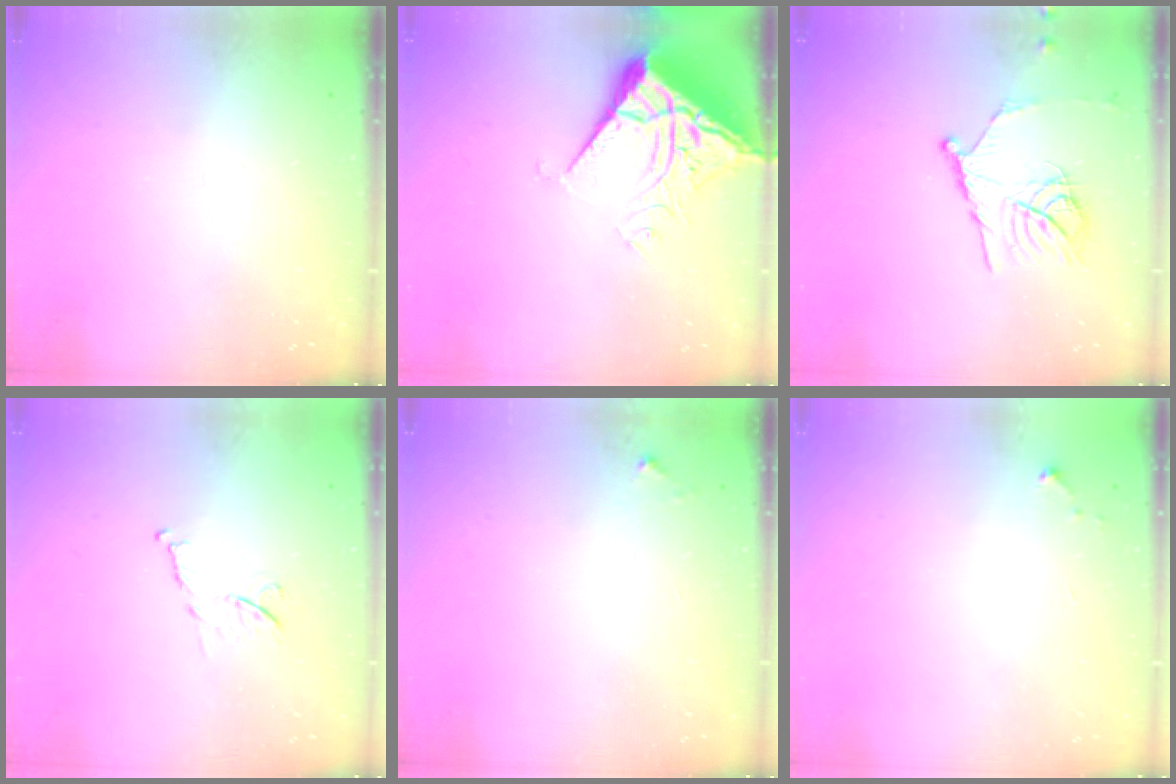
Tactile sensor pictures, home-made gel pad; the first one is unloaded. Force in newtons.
{"total": 7.5, "press": 7.4, "slide": 1.0}
{"total": 13.1, "press": 13.1, "slide": 1.0}
{"total": 7.5, "press": 7.4, "slide": 0.3}
{"total": 2.8, "press": 2.8, "slide": 0.2}
{"total": 2.6, "press": 2.6, "slide": 0.4}